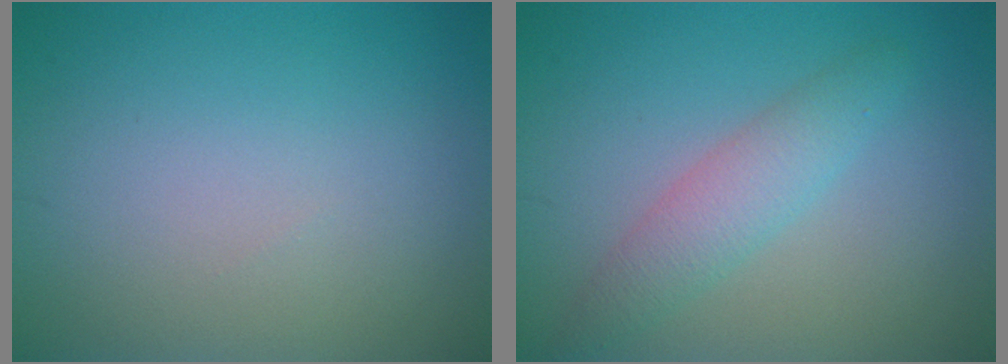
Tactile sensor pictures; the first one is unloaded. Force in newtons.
{"total": 2.9, "press": 2.9, "slide": 0.1}